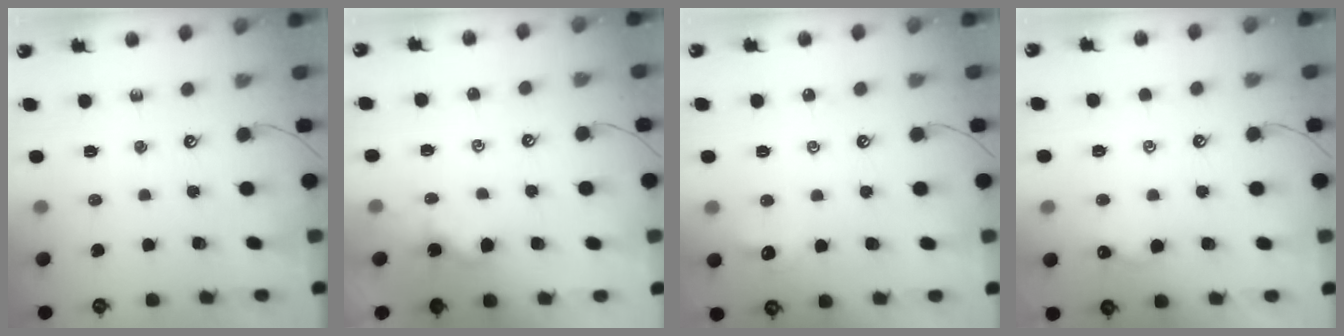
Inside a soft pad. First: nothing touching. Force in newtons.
{"total": 0.6, "press": 0.5, "slide": 0.4}
{"total": 2.0, "press": 2.0, "slide": 0.3}
{"total": 1.5, "press": 1.5, "slide": 0.3}